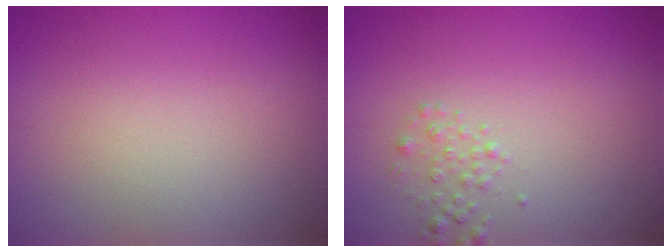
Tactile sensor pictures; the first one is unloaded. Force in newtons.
{"total": 1.2, "press": 1.2, "slide": 0.1}